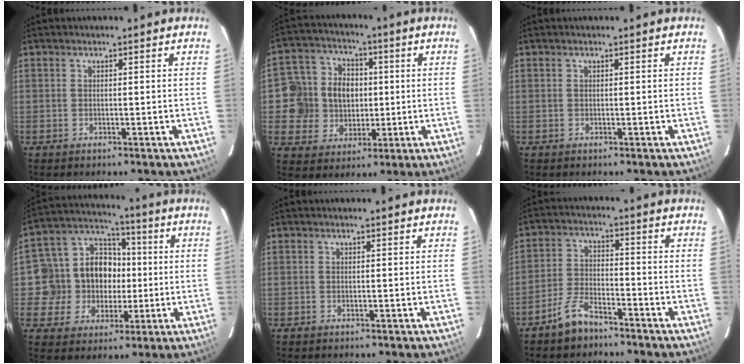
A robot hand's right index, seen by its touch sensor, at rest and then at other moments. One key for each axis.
{"total": 12.2, "fx": 0.2, "fy": 11.4, "fz": 4.5, "tx": -0.121, "ty": 0.028, "tz": 0.006}
{"total": 0.0}
{"total": 13.9, "fx": -0.7, "fy": 12.8, "fz": 5.2, "tx": -0.125, "ty": 0.043, "tz": -0.011}
{"total": 0.0}
{"total": 6.3, "fx": -5.0, "fy": 2.4, "fz": 3.0, "tx": -0.070, "ty": 0.010, "tz": -0.094}